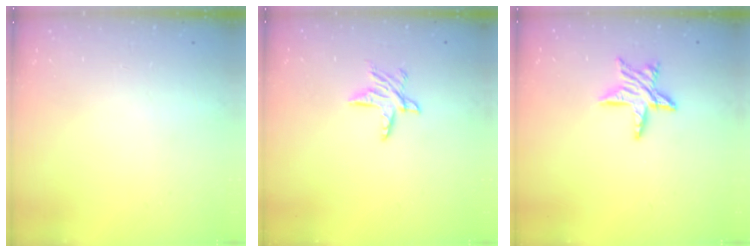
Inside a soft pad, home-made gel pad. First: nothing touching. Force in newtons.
{"total": 7.3, "press": 7.2, "slide": 0.5}
{"total": 10.6, "press": 10.6, "slide": 0.8}